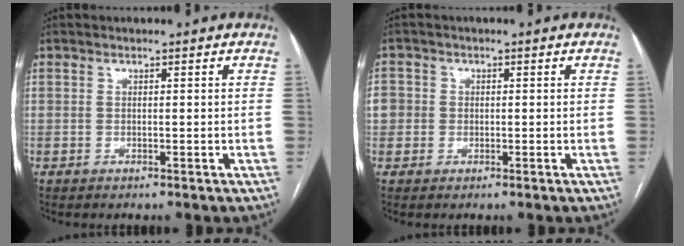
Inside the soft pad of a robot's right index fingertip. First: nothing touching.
{"total": 3.6, "force": [-0.1, 3.5, 0.9], "torque": [-0.018, 0.014, -0.002]}